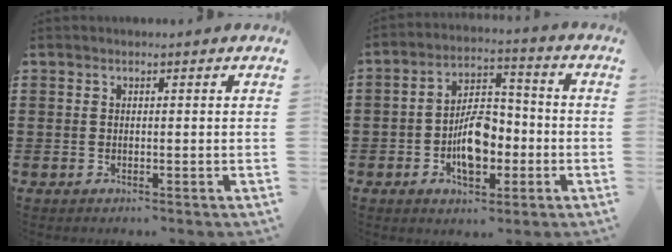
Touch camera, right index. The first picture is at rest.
{"total": 8.4, "force": [-2.2, 4.6, 6.6], "torque": [-0.109, 0.007, -0.044]}